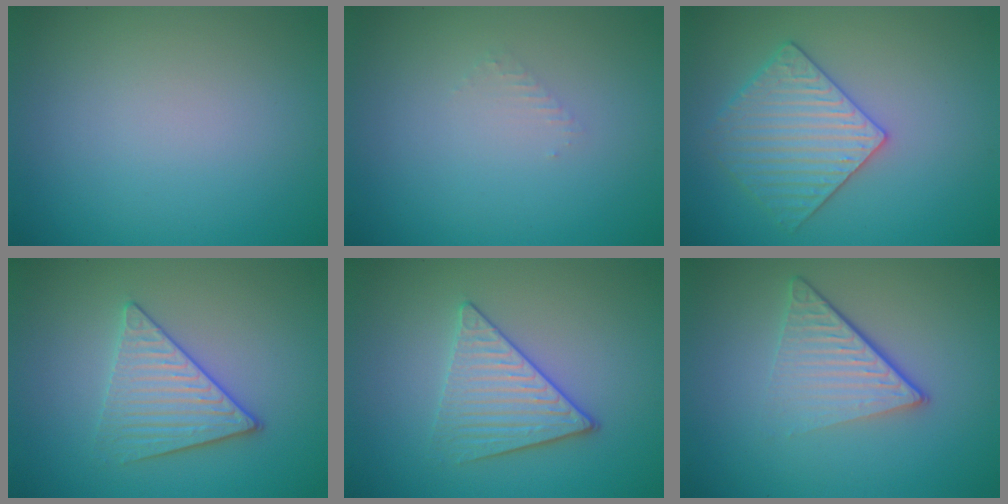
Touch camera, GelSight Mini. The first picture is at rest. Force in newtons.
{"total": 0.8, "press": 0.8, "slide": 0.3}
{"total": 4.0, "press": 3.8, "slide": 1.2}
{"total": 3.6, "press": 3.4, "slide": 1.3}
{"total": 3.6, "press": 3.4, "slide": 1.3}
{"total": 4.9, "press": 2.9, "slide": 3.9}